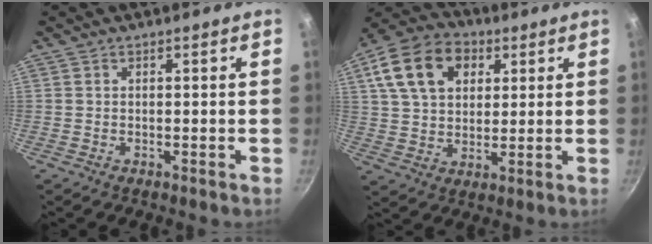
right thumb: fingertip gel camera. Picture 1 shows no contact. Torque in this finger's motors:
{"motor_torque": [-0.27, 0.87, 0.76, -0.19, 0.12]}